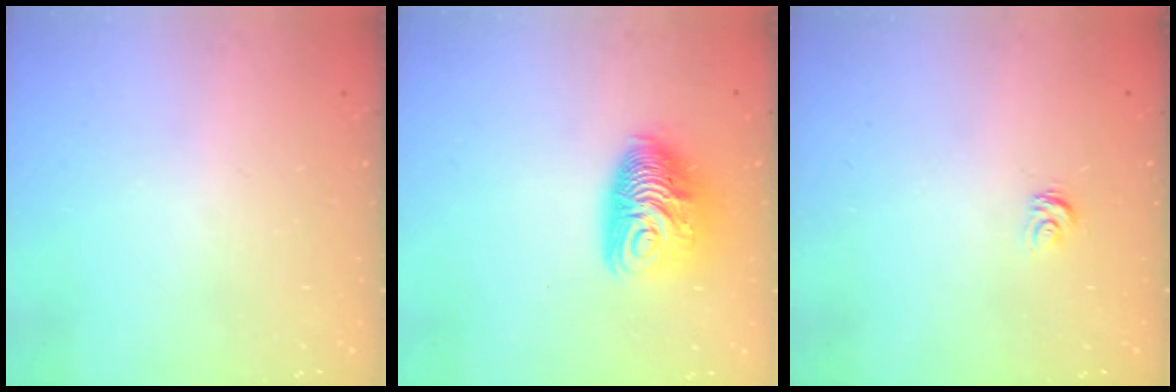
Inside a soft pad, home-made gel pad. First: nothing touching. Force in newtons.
{"total": 10.6, "press": 10.6, "slide": 0.8}
{"total": 3.3, "press": 3.3, "slide": 0.2}